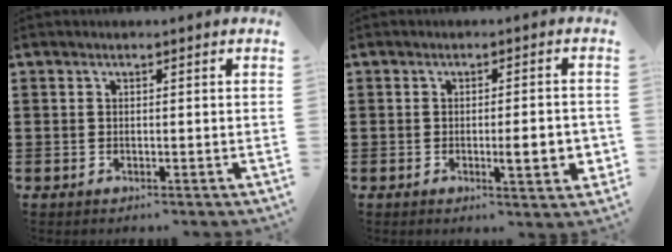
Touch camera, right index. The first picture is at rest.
{"total": 5.4, "force": [-1.0, 0.9, 5.2], "torque": [-0.076, -0.008, -0.017]}